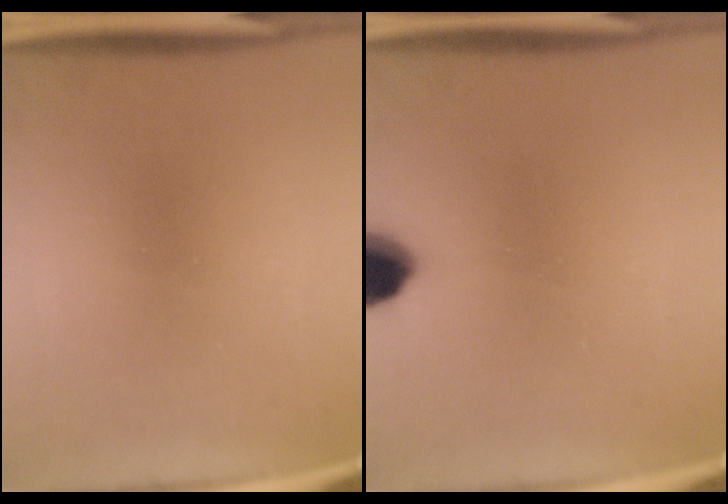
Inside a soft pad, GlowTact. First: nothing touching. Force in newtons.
{"total": 9.6}